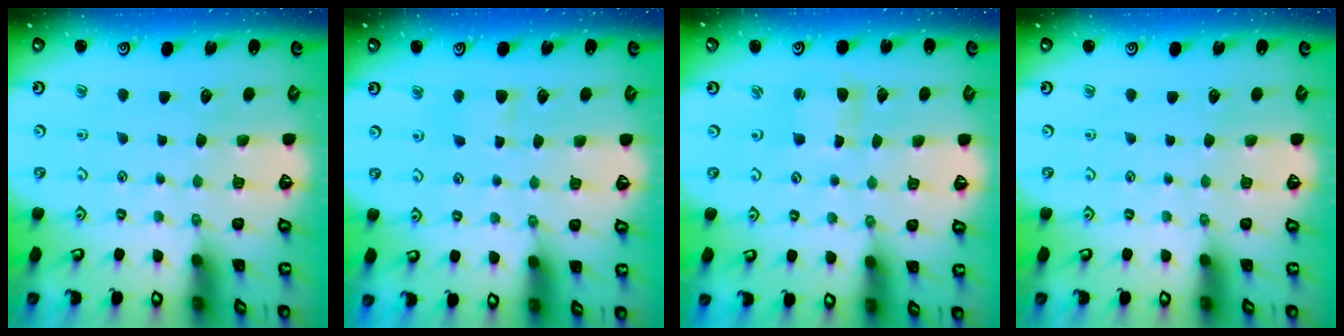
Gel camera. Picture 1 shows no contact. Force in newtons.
{"total": 3.8, "press": 3.8, "slide": 0.5}
{"total": 1.7, "press": 1.7, "slide": 0.4}
{"total": 0.0}